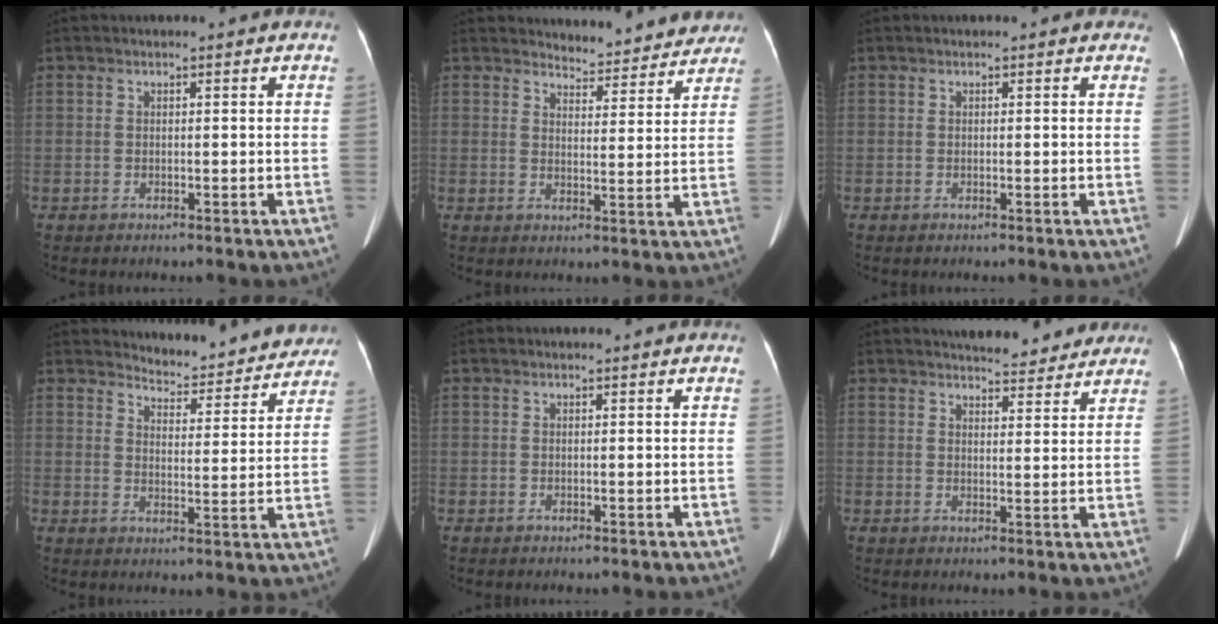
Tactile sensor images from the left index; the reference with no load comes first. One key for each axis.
{"total": 9.6, "fx": 9.3, "fy": 2.4, "fz": 0.5, "tx": 0.014, "ty": -0.006, "tz": 0.099}
{"total": 0.6, "fx": 0.4, "fy": 0.4, "fz": 0.1, "tx": 0.002, "ty": 0.000, "tz": -0.003}
{"total": 11.7, "fx": 11.3, "fy": 2.6, "fz": 1.2, "tx": 0.001, "ty": -0.016, "tz": 0.129}
{"total": 0.0}
{"total": 8.6, "fx": 8.0, "fy": 2.2, "fz": 2.3, "tx": -0.023, "ty": 0.001, "tz": 0.091}